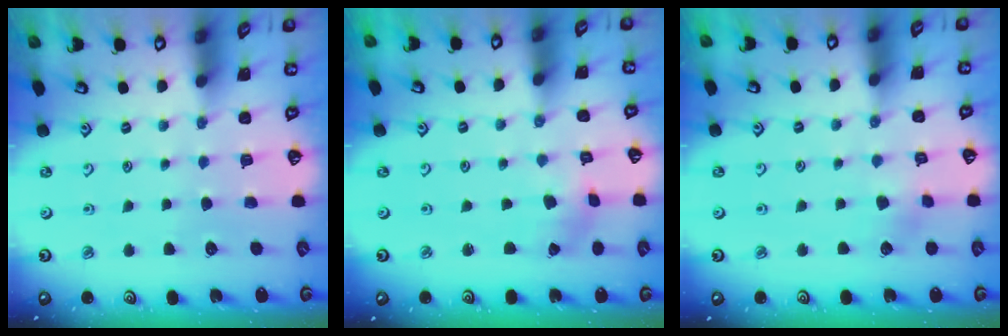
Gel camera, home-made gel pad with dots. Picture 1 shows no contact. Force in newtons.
{"total": 1.5, "press": 1.5, "slide": 0.2}
{"total": 3.4, "press": 3.4, "slide": 0.3}